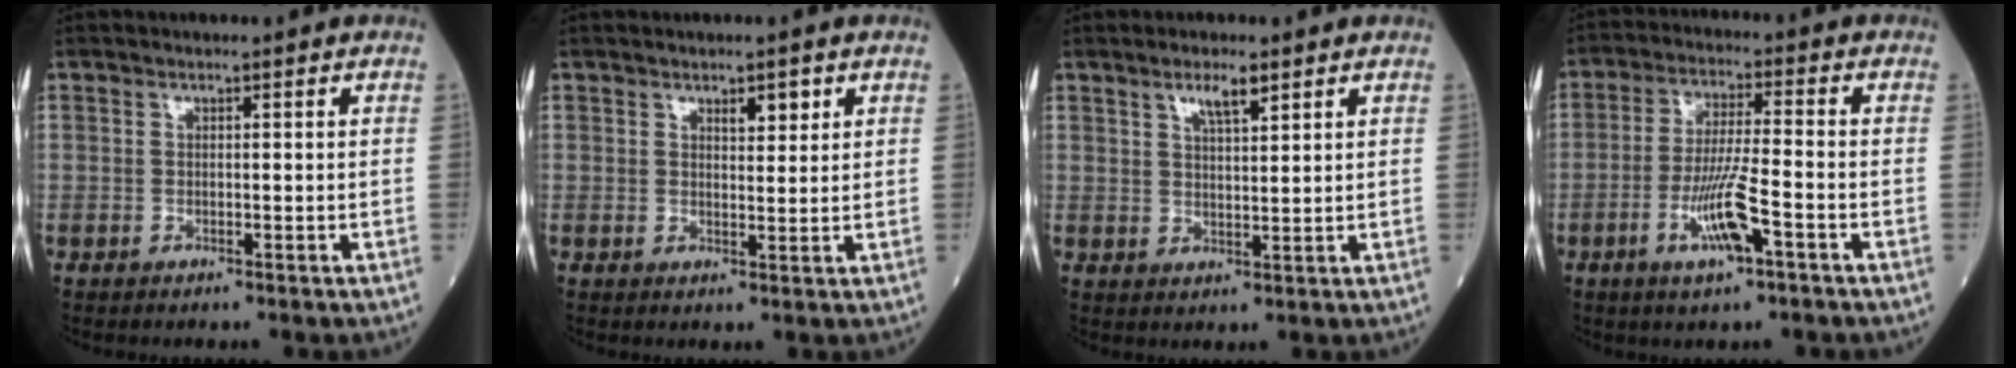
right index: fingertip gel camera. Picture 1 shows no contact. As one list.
[{"total": 2.4, "force": [1.5, 0.9, 1.7], "torque": [-0.026, -0.002, 0.023]}, {"total": 3.7, "force": [2.4, 0.6, 2.7], "torque": [-0.049, 0.001, 0.043]}, {"total": 8.4, "force": [-3.6, 0.5, 7.6], "torque": [-0.147, -0.007, -0.065]}]